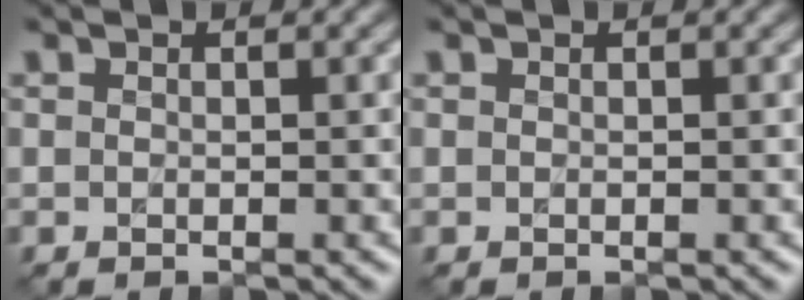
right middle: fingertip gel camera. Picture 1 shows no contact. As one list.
[{"total": 0.0}]